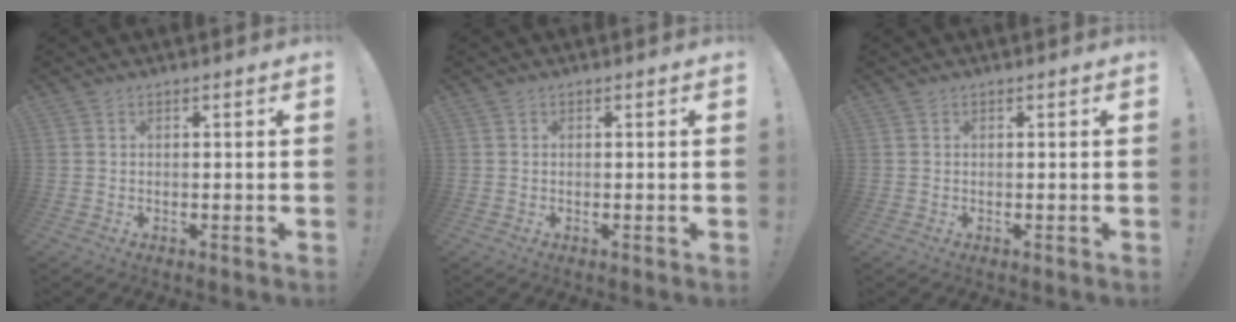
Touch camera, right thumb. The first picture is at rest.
{"total": 0.0}
{"total": 0.0}